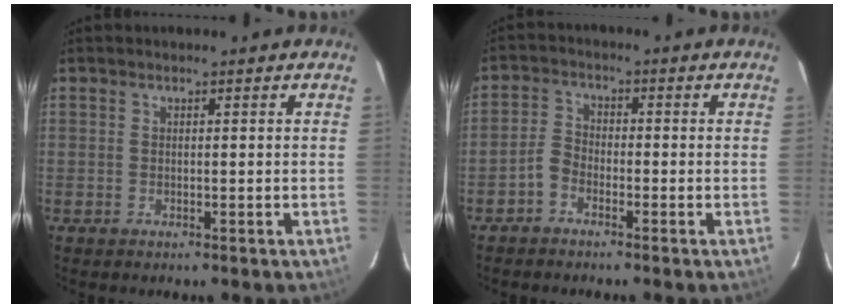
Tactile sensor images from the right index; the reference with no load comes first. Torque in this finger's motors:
{"motor_torque": [0.29, -0.09, 0.00, -0.04]}